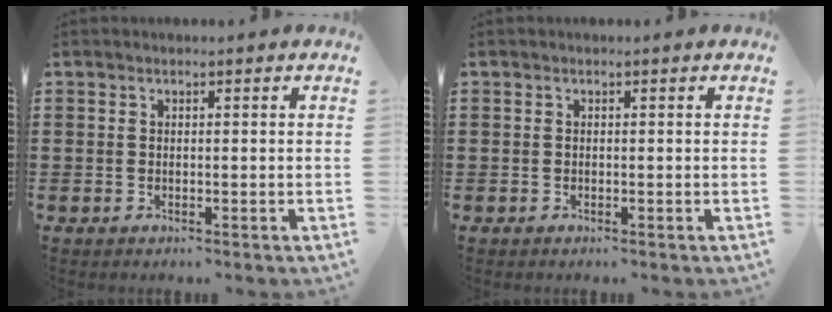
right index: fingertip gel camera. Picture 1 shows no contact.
{"total": 0.0}